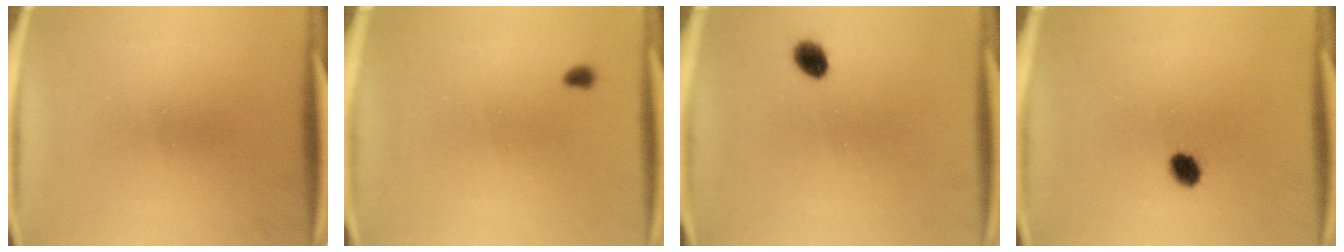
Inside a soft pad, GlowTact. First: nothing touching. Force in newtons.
{"total": 0.9}
{"total": 3.6}
{"total": 3.5}